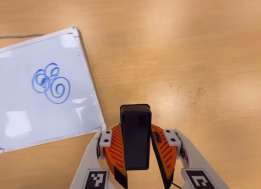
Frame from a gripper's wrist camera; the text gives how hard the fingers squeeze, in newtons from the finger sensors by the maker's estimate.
{"total": 6.2, "left": 5.8, "right": 6.5}